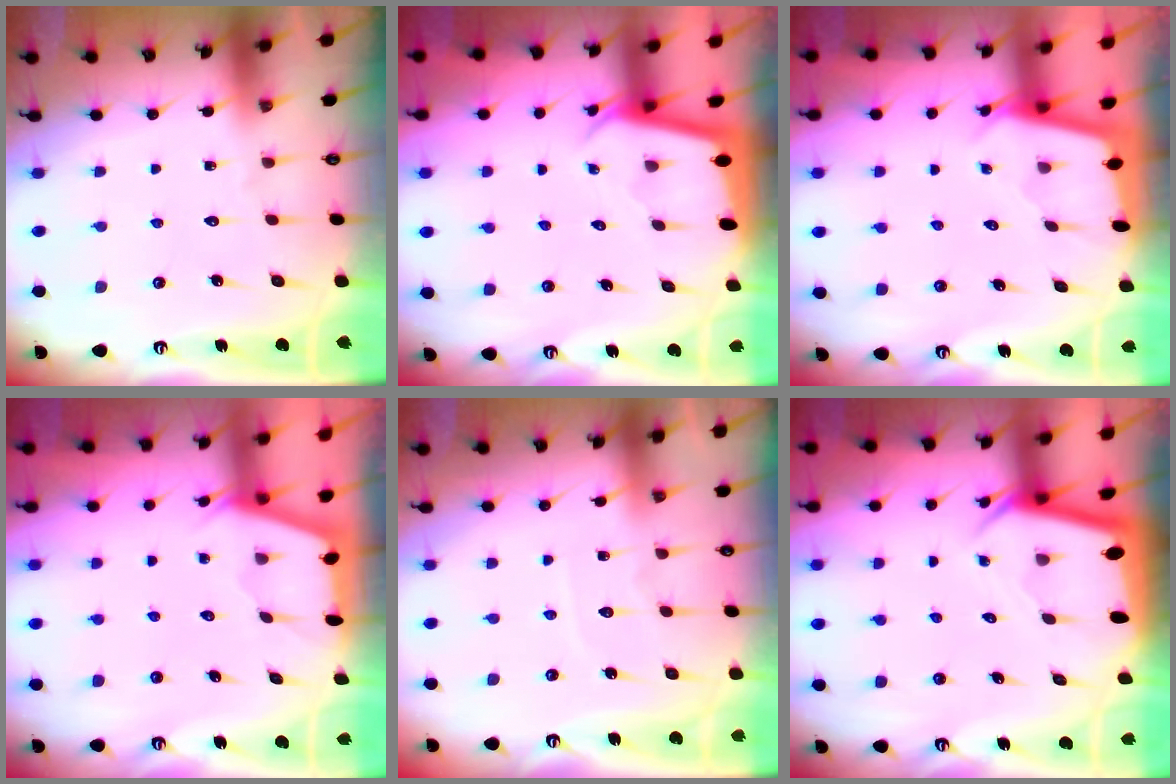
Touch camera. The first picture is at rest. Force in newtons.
{"total": 2.0, "press": 2.0, "slide": 0.1}
{"total": 1.8, "press": 1.8, "slide": 0.2}
{"total": 3.0, "press": 3.0, "slide": 0.1}
{"total": 4.5, "press": 4.4, "slide": 0.5}
{"total": 2.7, "press": 2.7, "slide": 0.2}